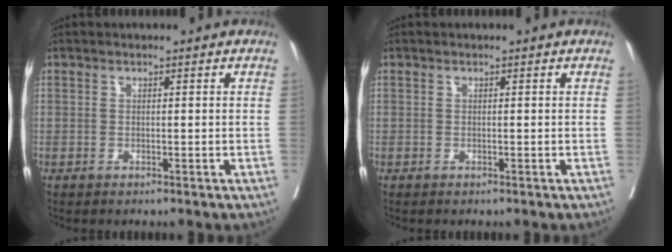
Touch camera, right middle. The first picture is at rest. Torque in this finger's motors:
{"motor_torque": [0.04, -0.04, 0.00, 0.01]}